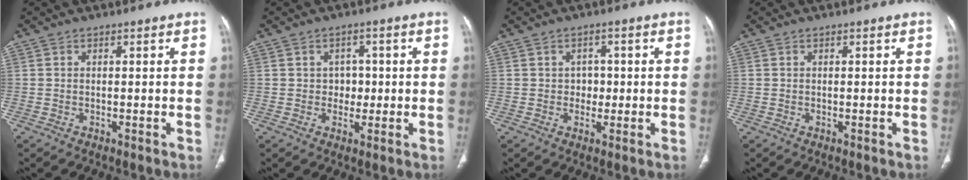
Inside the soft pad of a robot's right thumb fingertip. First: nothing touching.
{"total": 3.4, "force": [0.2, 2.9, 1.8], "torque": [0.003, 0.004, 0.000]}
{"total": 2.9, "force": [0.1, 2.5, 1.5], "torque": [0.003, 0.006, -0.001]}
{"total": 0.0}